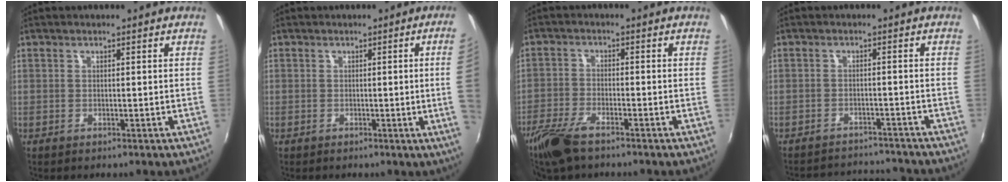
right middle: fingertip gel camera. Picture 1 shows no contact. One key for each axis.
{"total": 6.1, "fx": 0.3, "fy": -2.0, "fz": 5.8, "tx": -0.079, "ty": -0.008, "tz": 0.006}
{"total": 7.8, "fx": -5.8, "fy": 2.4, "fz": 4.8, "tx": -0.123, "ty": -0.017, "tz": -0.118}
{"total": 9.6, "fx": -9.1, "fy": 2.0, "fz": 2.0, "tx": -0.054, "ty": 0.014, "tz": -0.126}